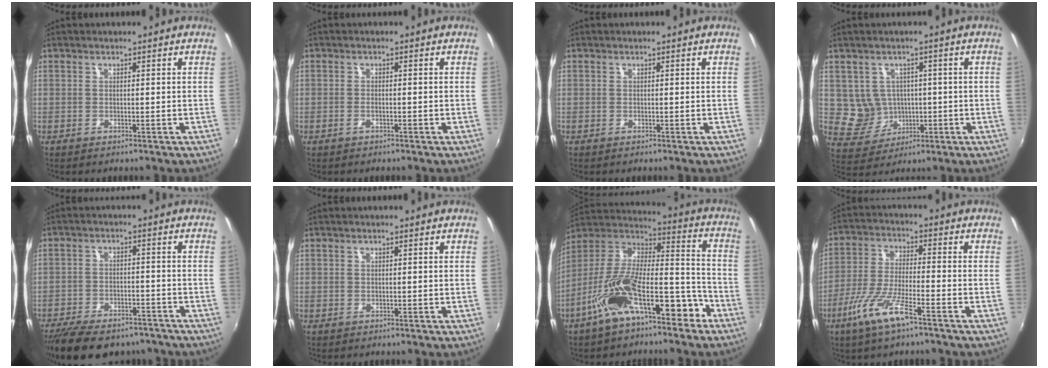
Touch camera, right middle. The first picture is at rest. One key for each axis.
{"total": 1.0, "fx": -0.8, "fy": 0.3, "fz": 0.6, "tx": -0.014, "ty": 0.000, "tz": -0.016}
{"total": 0.0}
{"total": 6.7, "fx": 0.2, "fy": 6.5, "fz": 1.6, "tx": -0.044, "ty": 0.010, "tz": 0.024}
{"total": 16.6, "fx": -13.0, "fy": 6.9, "fz": 7.8, "tx": -0.170, "ty": -0.021, "tz": -0.190}
{"total": 0.0}
{"total": 19.1, "fx": -11.0, "fy": 7.0, "fz": 13.9, "tx": -0.229, "ty": 0.016, "tz": -0.191}
{"total": 9.9, "fx": -5.9, "fy": 1.6, "fz": 7.8, "tx": -0.166, "ty": -0.011, "tz": -0.116}